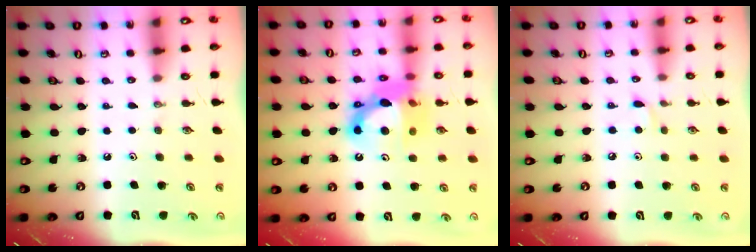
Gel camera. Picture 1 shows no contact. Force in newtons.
{"total": 14.3, "press": 14.3, "slide": 1.1}
{"total": 4.7, "press": 4.7, "slide": 0.6}